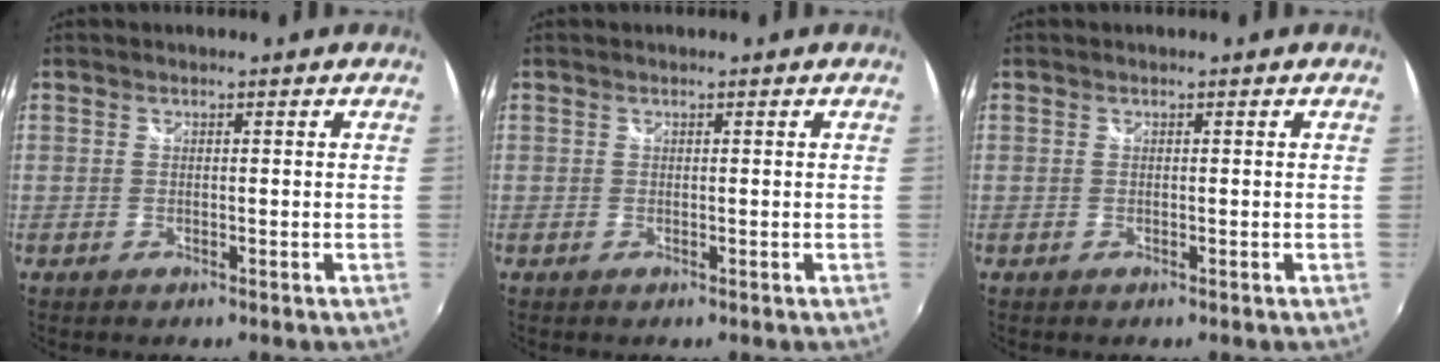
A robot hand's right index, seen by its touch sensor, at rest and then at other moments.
{"total": 0.0}
{"total": 0.0}